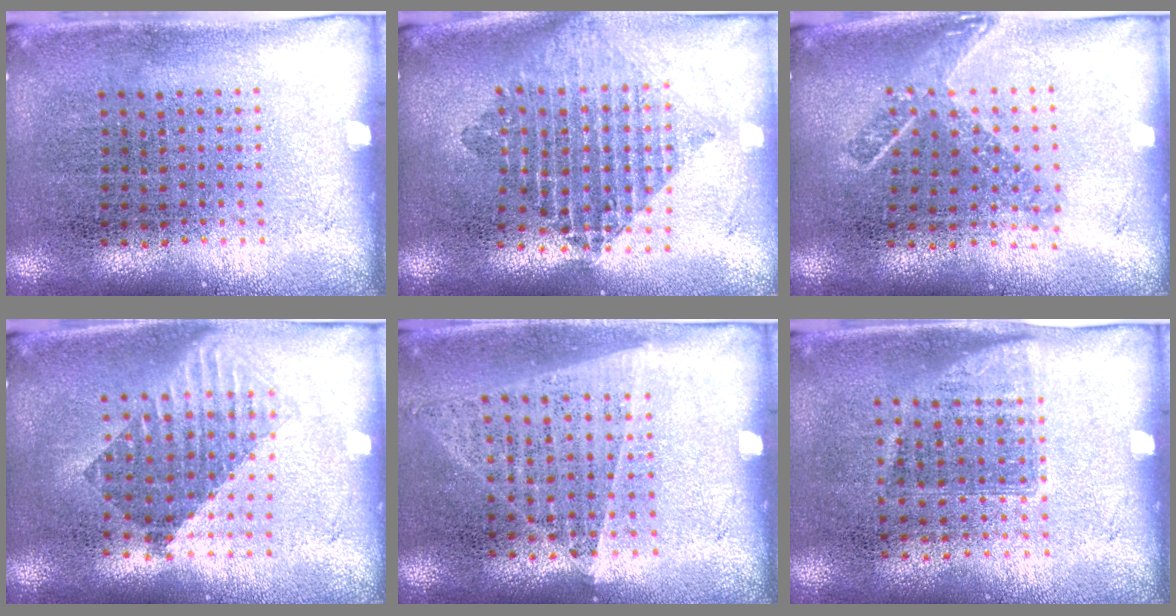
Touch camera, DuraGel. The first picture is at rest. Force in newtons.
{"total": 2.1, "press": 1.7, "slide": 1.2}
{"total": 1.6, "press": 1.2, "slide": 1.1}
{"total": 1.7, "press": 1.4, "slide": 0.9}
{"total": 1.0, "press": 1.0, "slide": 0.1}
{"total": 0.9, "press": 0.8, "slide": 0.4}